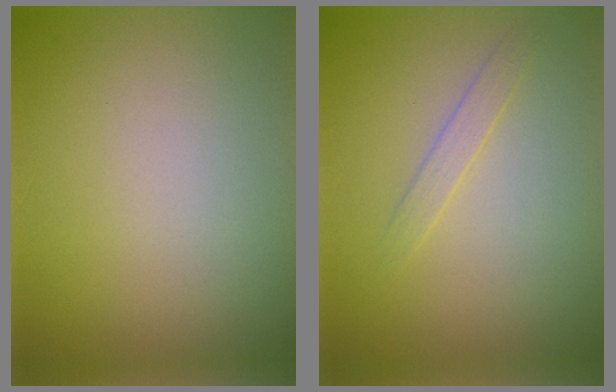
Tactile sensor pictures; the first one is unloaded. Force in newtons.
{"total": 1.2, "press": 1.2, "slide": 0.1}